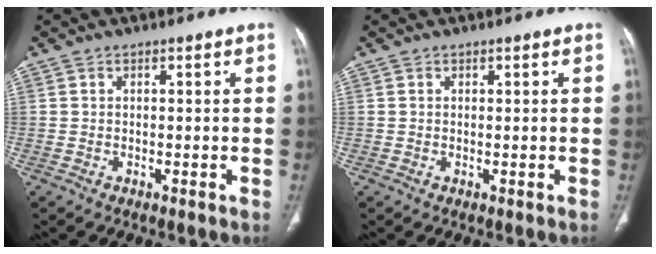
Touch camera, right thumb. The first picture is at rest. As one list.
[{"total": 0.0}]